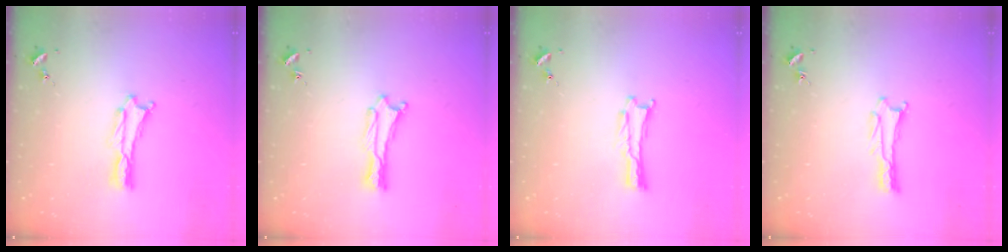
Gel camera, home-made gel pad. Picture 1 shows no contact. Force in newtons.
{"total": 0.8, "press": 0.7, "slide": 0.2}
{"total": 0.0}
{"total": 0.8, "press": 0.7, "slide": 0.1}